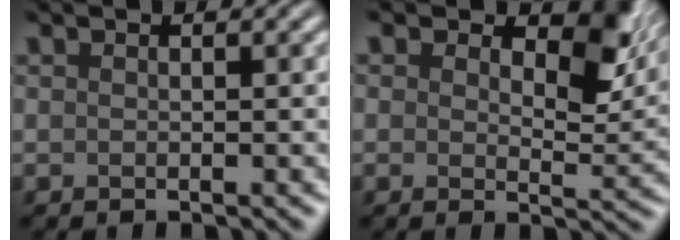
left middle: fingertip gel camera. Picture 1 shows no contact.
{"total": 6.1, "force": [2.7, 3.3, 4.3], "torque": [-0.057, -0.004, 0.032]}